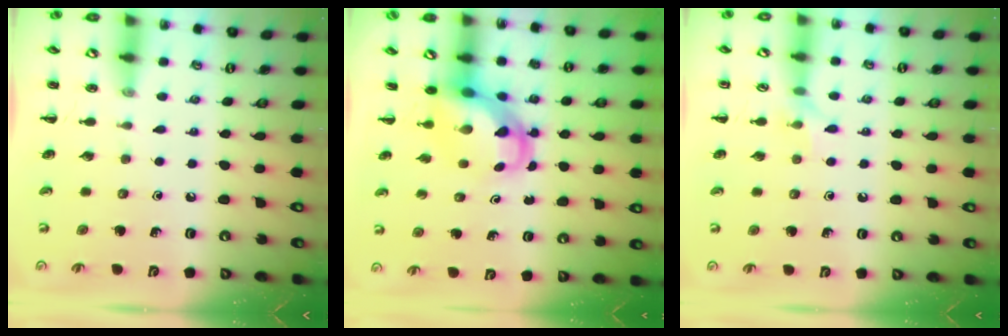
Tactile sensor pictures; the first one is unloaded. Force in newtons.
{"total": 5.7, "press": 5.6, "slide": 1.0}
{"total": 5.5, "press": 5.4, "slide": 0.9}